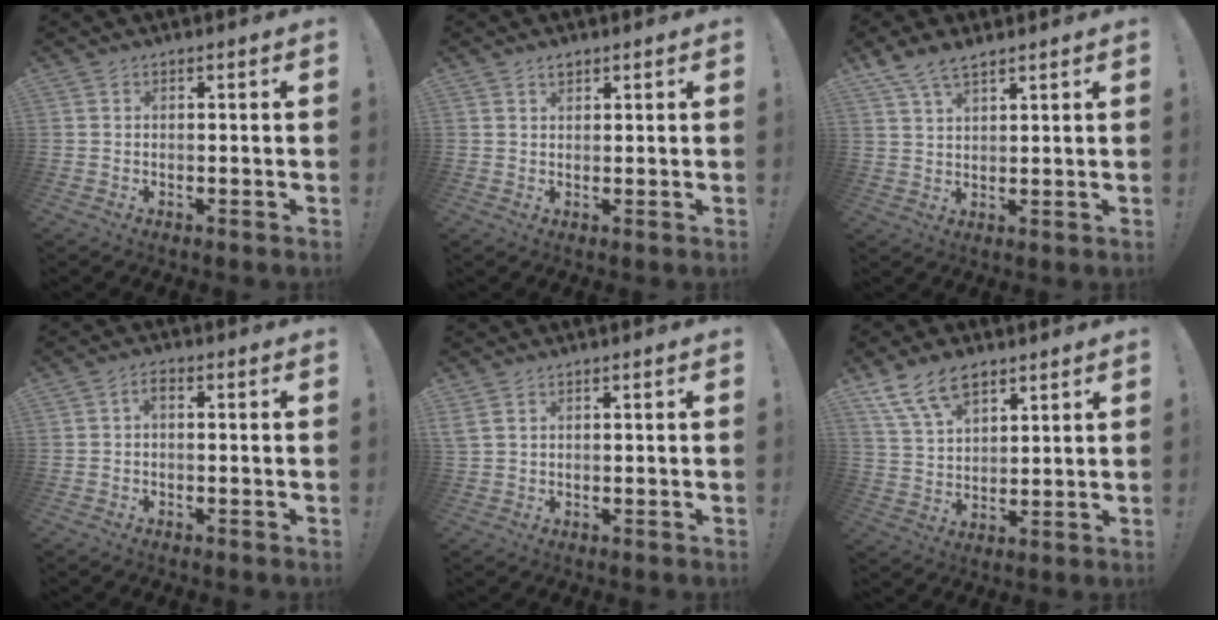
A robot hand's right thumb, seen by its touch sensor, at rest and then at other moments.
{"total": 1.6, "force": [1.2, 0.7, 0.7], "torque": [-0.007, -0.006, 0.020]}
{"total": 6.0, "force": [4.4, 2.2, 3.4], "torque": [-0.071, -0.016, 0.086]}
{"total": 2.2, "force": [-0.5, 0.8, 1.9], "torque": [-0.039, 0.010, -0.010]}
{"total": 1.7, "force": [0.9, 0.5, 1.3], "torque": [-0.027, 0.000, 0.017]}
{"total": 12.0, "force": [7.7, 6.8, 6.2], "torque": [-0.112, -0.030, 0.149]}